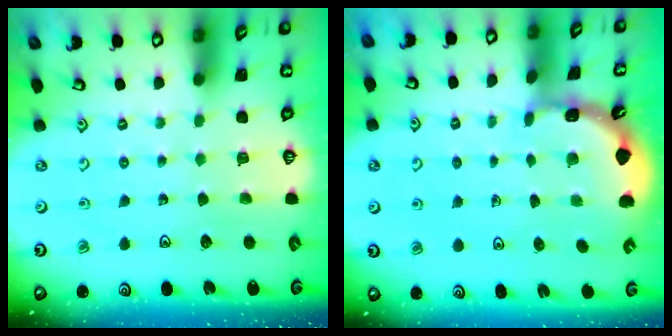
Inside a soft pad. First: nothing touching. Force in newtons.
{"total": 1.9, "press": 1.9, "slide": 0.1}